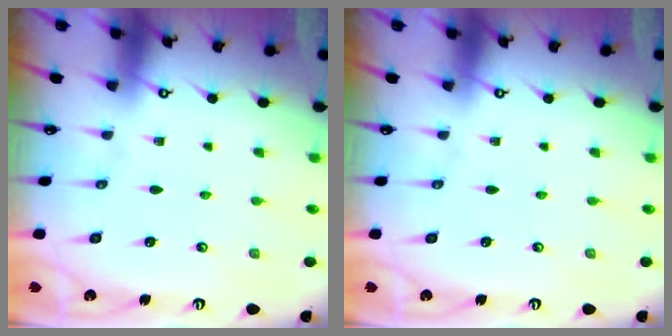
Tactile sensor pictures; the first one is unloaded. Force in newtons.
{"total": 0.0}